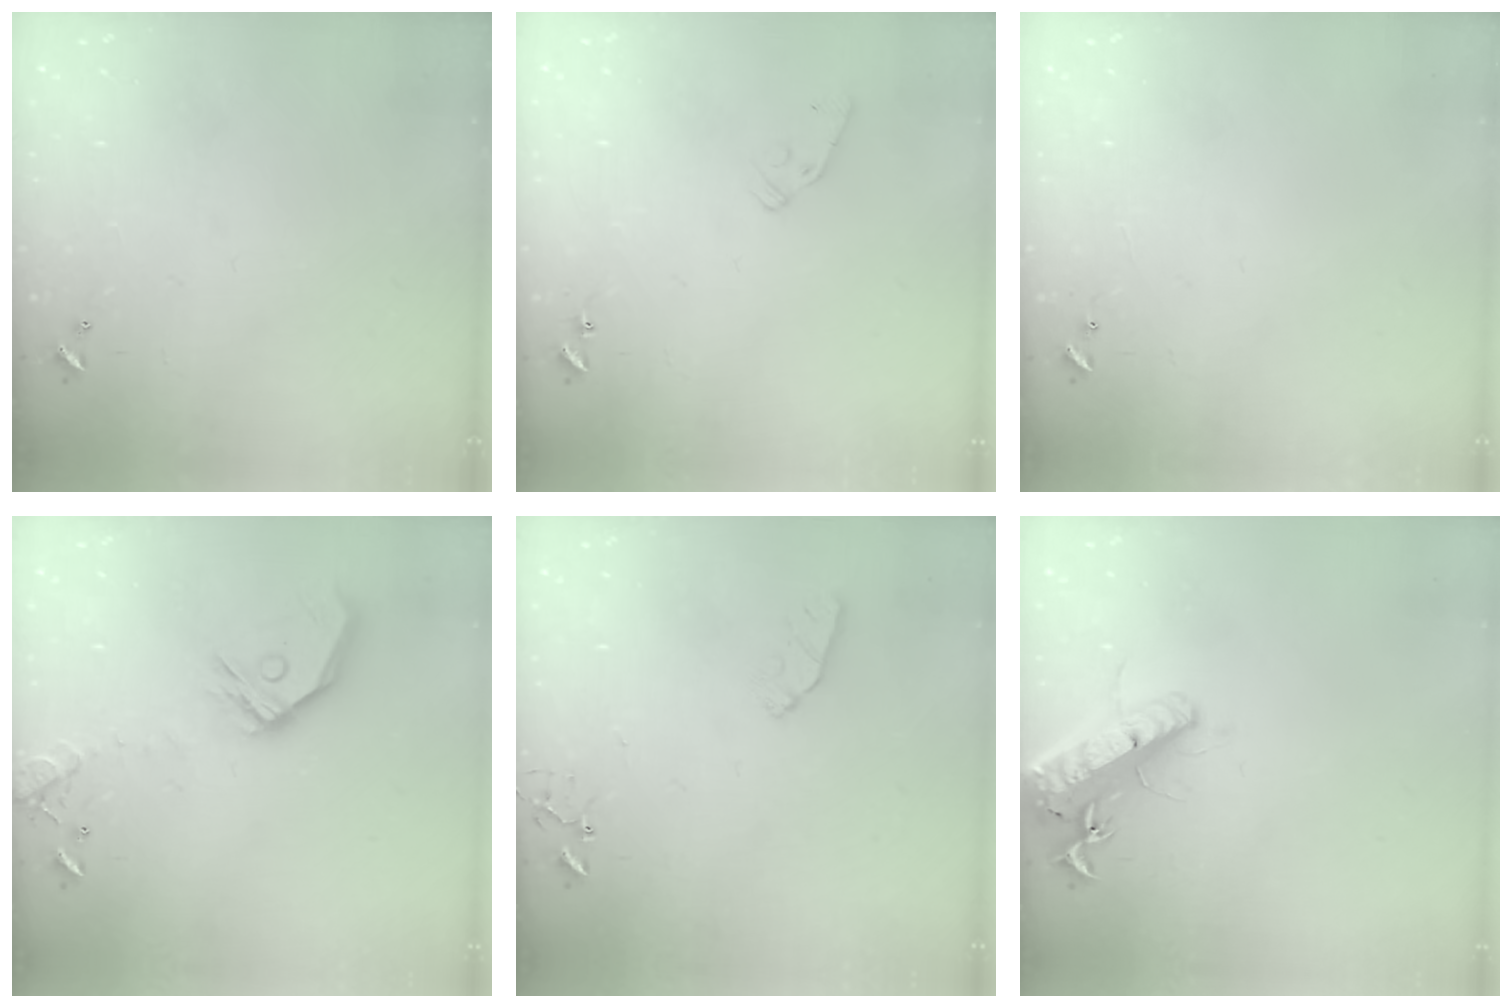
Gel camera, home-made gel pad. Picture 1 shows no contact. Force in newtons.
{"total": 8.0, "press": 7.9, "slide": 0.7}
{"total": 4.1, "press": 4.1, "slide": 0.5}
{"total": 16.5, "press": 16.3, "slide": 2.4}
{"total": 5.4, "press": 5.3, "slide": 0.7}
{"total": 17.1, "press": 16.8, "slide": 3.4}